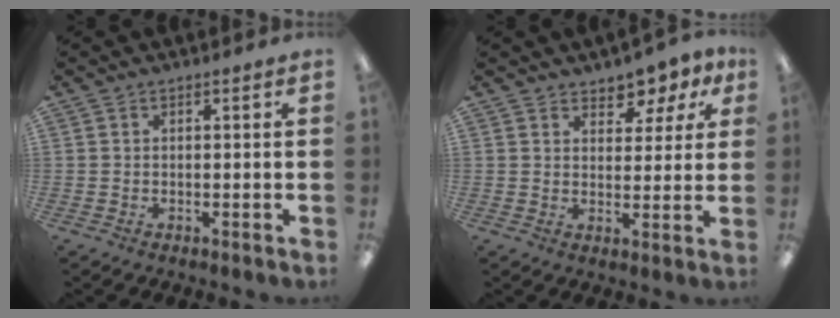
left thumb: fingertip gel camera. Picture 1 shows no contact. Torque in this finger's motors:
{"motor_torque": [0.96, 0.66, -0.20, -0.13, 0.03]}